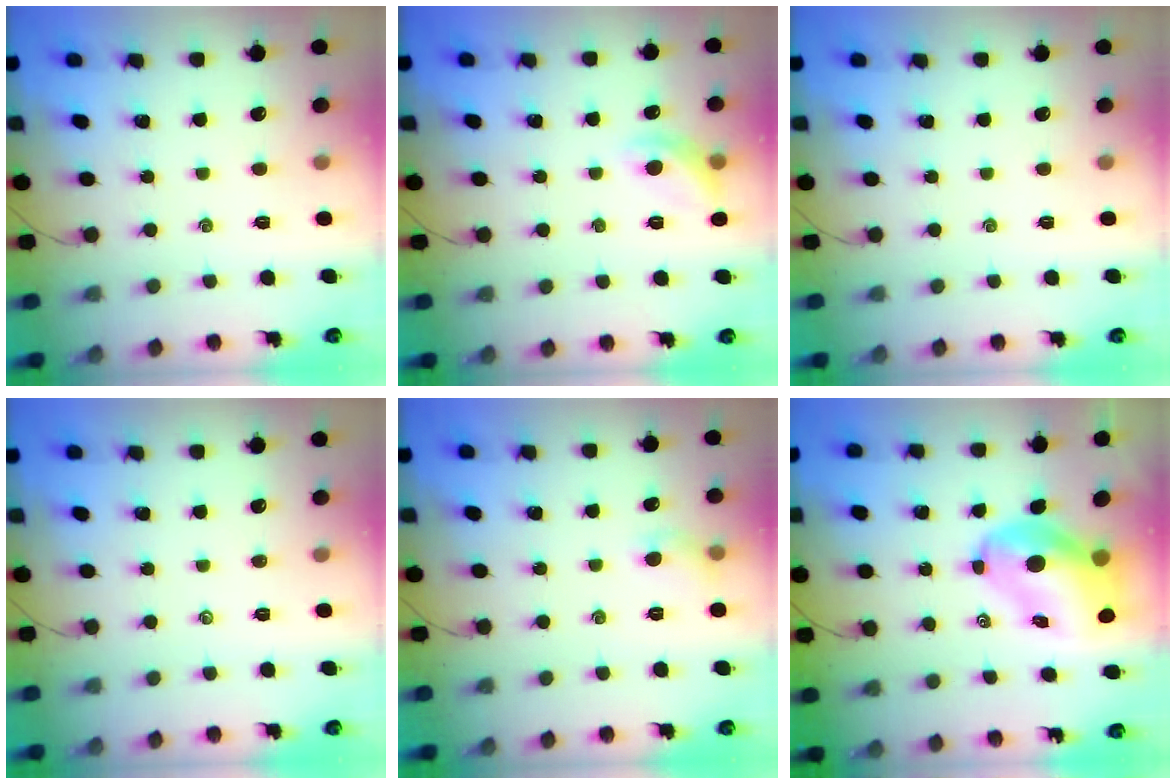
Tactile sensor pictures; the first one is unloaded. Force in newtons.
{"total": 9.0, "press": 9.0, "slide": 0.8}
{"total": 0.0}
{"total": 0.0}
{"total": 5.3, "press": 5.2, "slide": 1.0}
{"total": 10.8, "press": 10.3, "slide": 3.1}